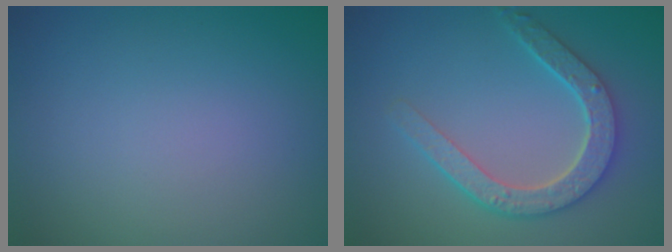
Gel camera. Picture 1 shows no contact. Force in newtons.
{"total": 4.6, "press": 3.7, "slide": 2.6}